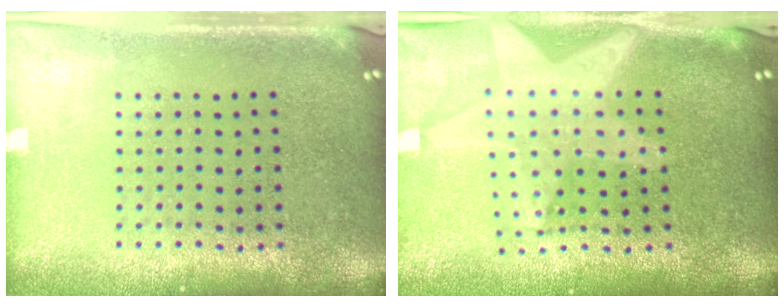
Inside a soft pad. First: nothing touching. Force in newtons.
{"total": 2.2, "press": 1.7, "slide": 1.3}